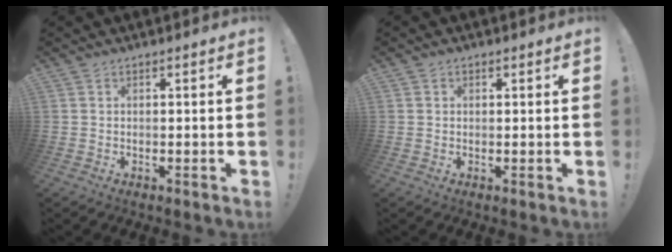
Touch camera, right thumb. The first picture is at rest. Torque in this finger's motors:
{"motor_torque": [-0.08, -0.21, -0.17, 0.08, -0.02]}